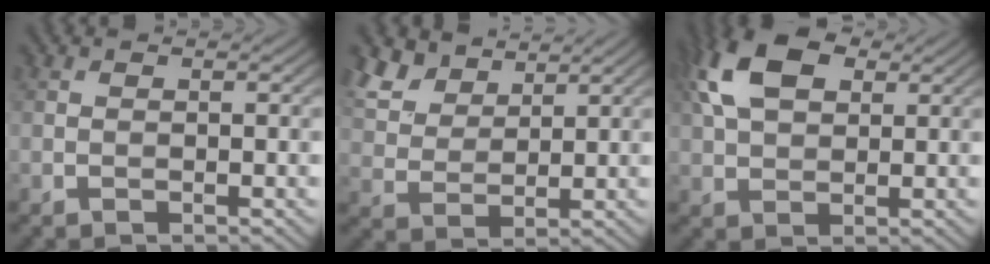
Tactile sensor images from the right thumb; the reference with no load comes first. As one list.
[{"total": 7.1, "force": [5.1, 3.7, 3.2], "torque": [-0.088, 0.011, 0.103]}, {"total": 10.1, "force": [3.7, 5.9, 7.2], "torque": [-0.178, 0.027, 0.069]}]